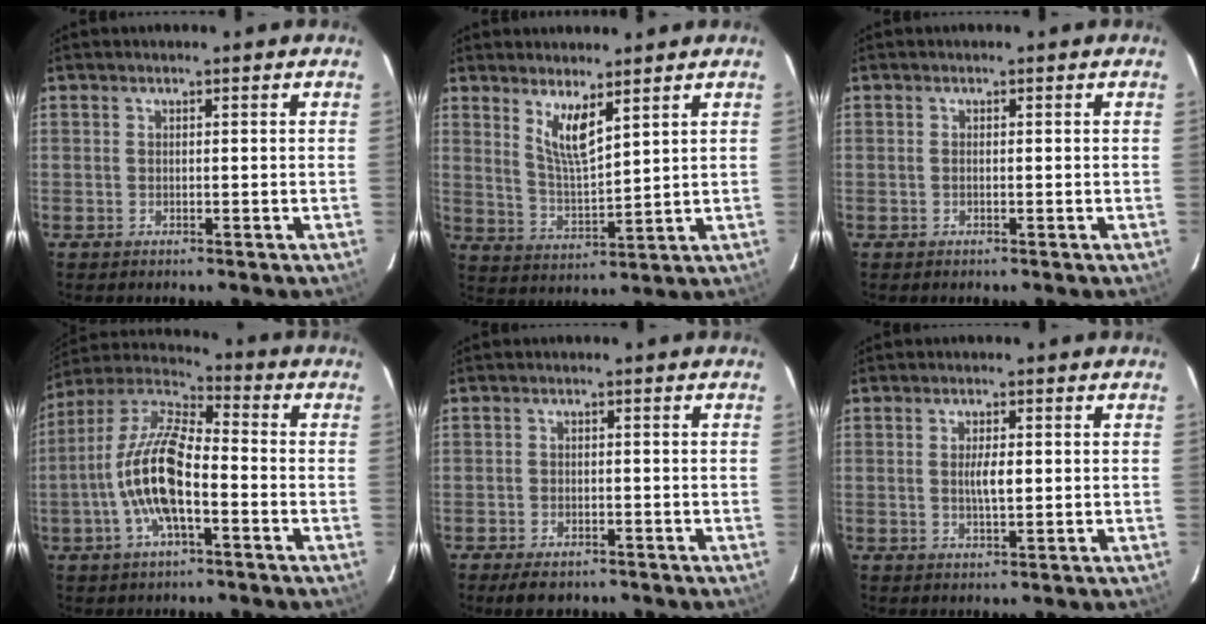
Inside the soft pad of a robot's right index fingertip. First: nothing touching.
{"total": 6.8, "force": [4.3, 1.4, 5.1], "torque": [-0.097, -0.011, 0.087]}
{"total": 0.0}
{"total": 14.4, "force": [-4.2, 5.0, 12.8], "torque": [-0.257, 0.003, -0.085]}
{"total": 5.2, "force": [-4.0, 2.5, 2.3], "torque": [-0.054, -0.004, -0.058]}
{"total": 3.2, "force": [0.1, 1.0, 3.1], "torque": [-0.055, -0.001, 0.003]}